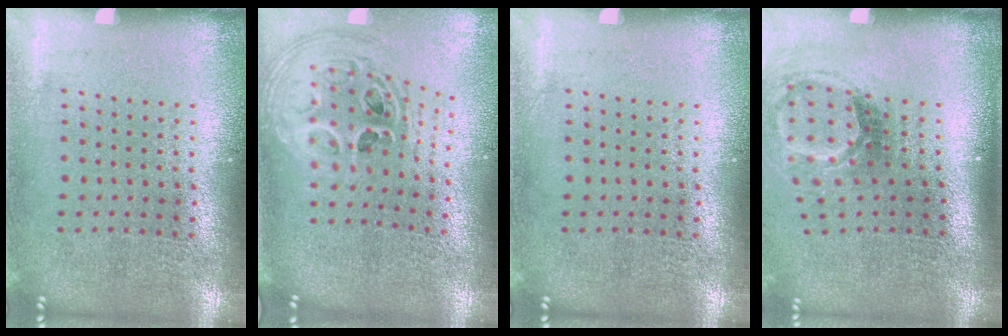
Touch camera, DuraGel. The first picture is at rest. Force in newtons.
{"total": 2.6, "press": 1.9, "slide": 1.8}
{"total": 0.0}
{"total": 1.8, "press": 1.2, "slide": 1.4}